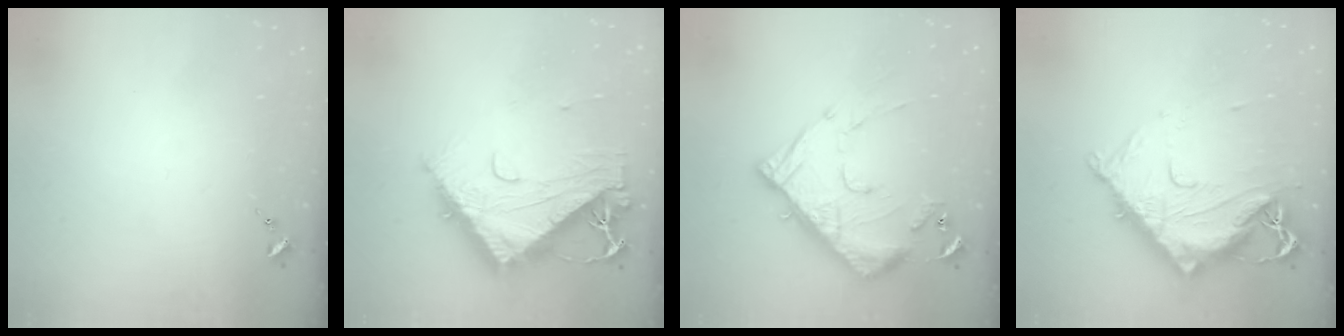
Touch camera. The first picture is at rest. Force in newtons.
{"total": 13.9, "press": 13.8, "slide": 1.3}
{"total": 16.6, "press": 16.6, "slide": 1.4}
{"total": 14.6, "press": 14.5, "slide": 1.5}